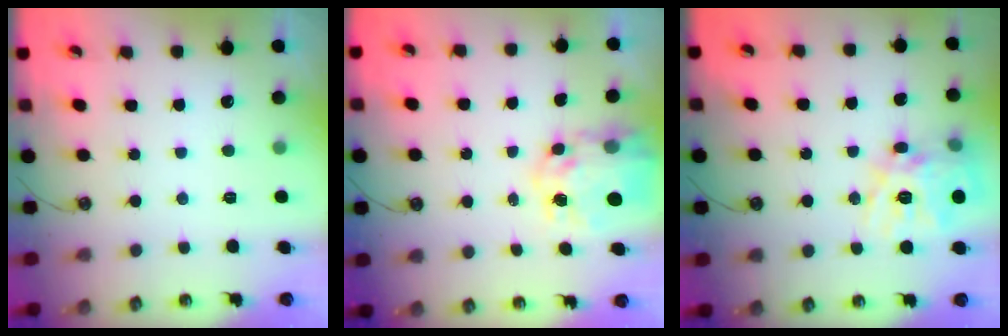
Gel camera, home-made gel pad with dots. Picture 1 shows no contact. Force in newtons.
{"total": 10.1, "press": 10.0, "slide": 0.9}
{"total": 17.9, "press": 17.8, "slide": 2.3}